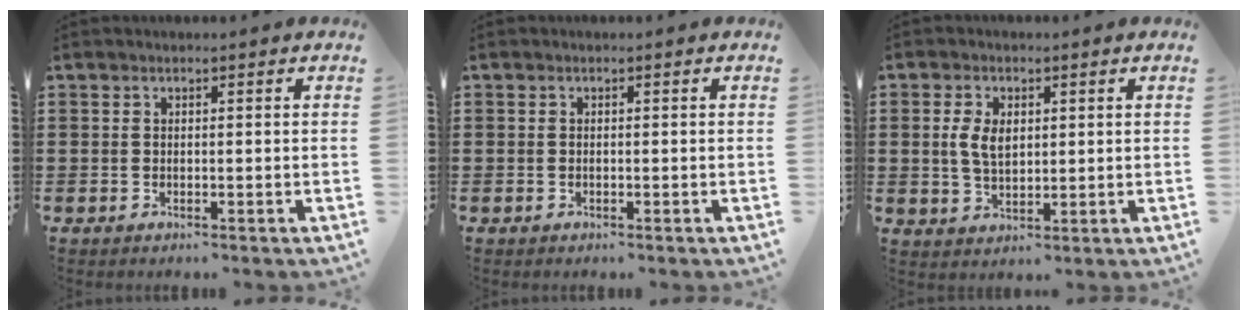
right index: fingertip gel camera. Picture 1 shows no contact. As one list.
[{"total": 0.0}, {"total": 4.7, "force": [0.8, 2.7, 3.7], "torque": [-0.087, 0.007, 0.012]}]